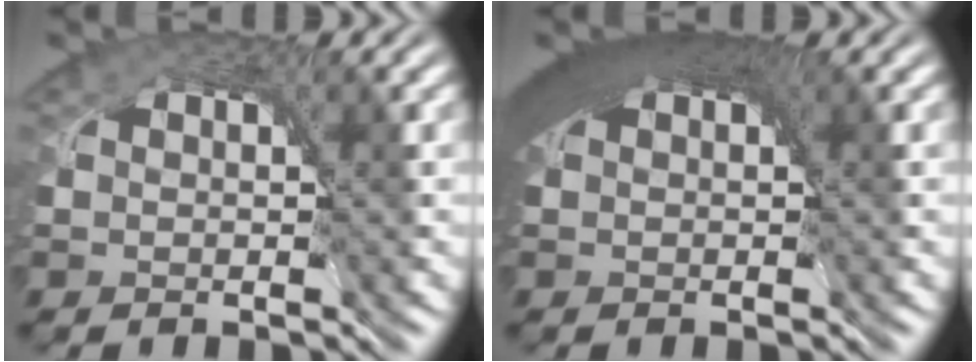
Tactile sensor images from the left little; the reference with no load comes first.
{"total": 7.3, "force": [3.0, 3.4, 5.6], "torque": [-0.087, 0.019, 0.033]}